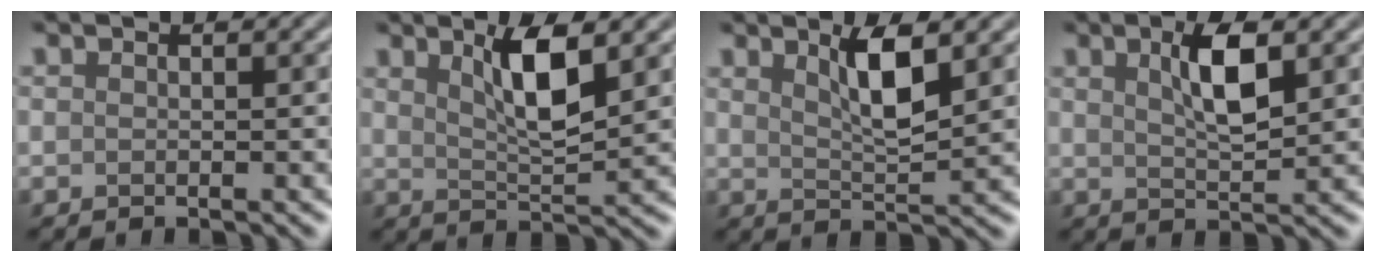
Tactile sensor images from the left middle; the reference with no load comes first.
{"total": 4.4, "force": [1.7, 0.9, 3.9], "torque": [-0.072, -0.008, 0.037]}
{"total": 3.7, "force": [1.5, 0.8, 3.2], "torque": [-0.058, -0.007, 0.035]}
{"total": 3.7, "force": [1.1, 1.0, 3.4], "torque": [-0.061, 0.002, 0.025]}